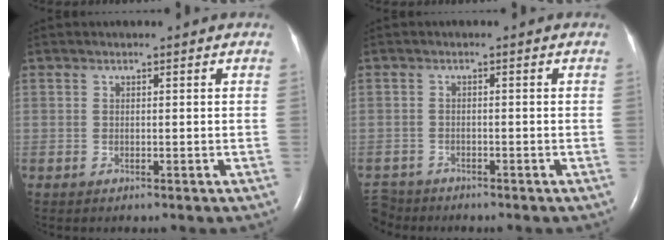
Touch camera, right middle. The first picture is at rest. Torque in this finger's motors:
{"motor_torque": [-0.01, -0.01, 0.00, 0.00]}